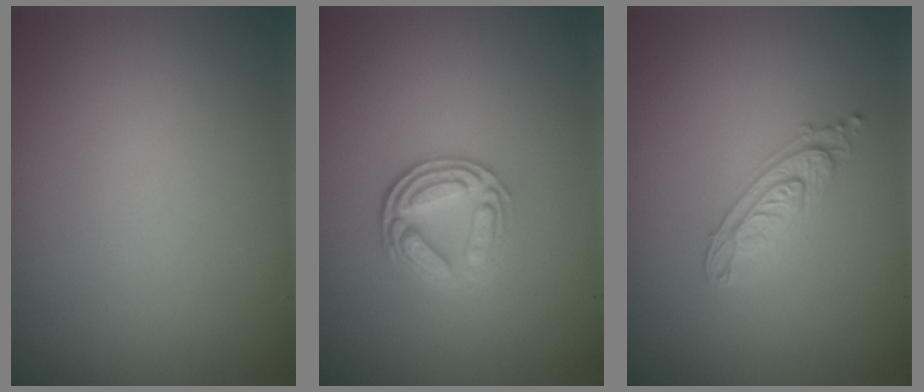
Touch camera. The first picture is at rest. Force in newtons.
{"total": 3.9, "press": 3.2, "slide": 2.2}
{"total": 2.6, "press": 2.4, "slide": 1.0}